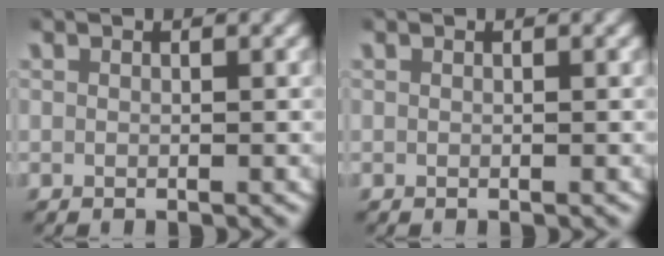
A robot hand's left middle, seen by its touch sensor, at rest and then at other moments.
{"total": 0.0}